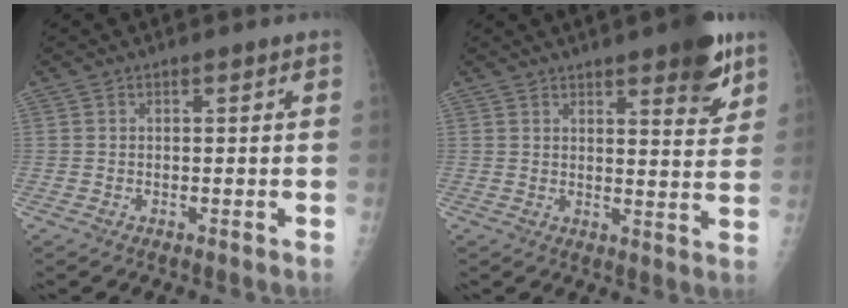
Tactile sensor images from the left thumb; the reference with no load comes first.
{"total": 9.9, "force": [6.0, 2.8, 7.4], "torque": [-0.073, -0.030, 0.075]}